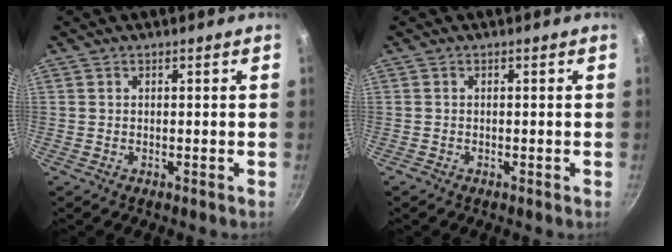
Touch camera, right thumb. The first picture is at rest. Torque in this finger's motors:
{"motor_torque": [0.11, 0.02, -0.08, -0.01, 0.01]}